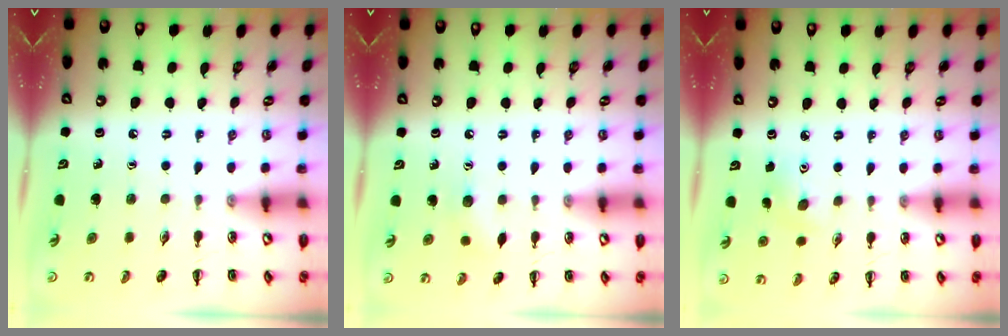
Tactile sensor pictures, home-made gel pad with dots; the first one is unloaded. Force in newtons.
{"total": 6.2, "press": 6.0, "slide": 1.6}
{"total": 5.1, "press": 4.9, "slide": 1.3}